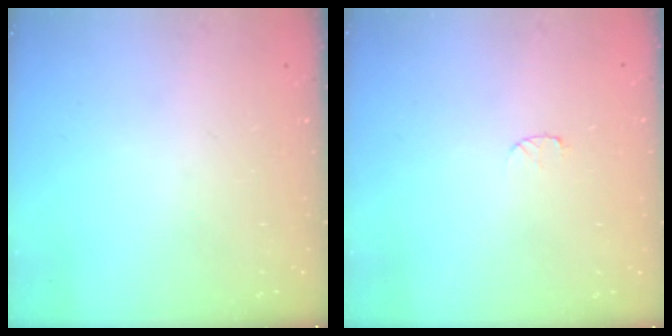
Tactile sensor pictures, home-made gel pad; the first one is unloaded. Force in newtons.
{"total": 3.1, "press": 3.0, "slide": 0.3}